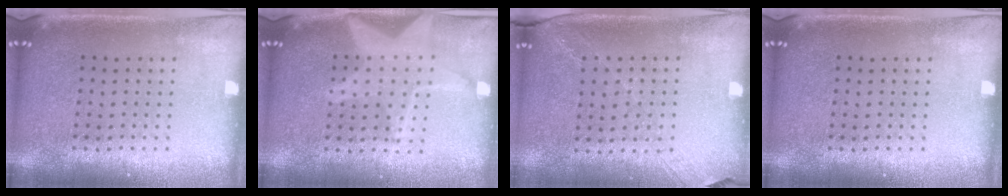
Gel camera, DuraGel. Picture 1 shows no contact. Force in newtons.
{"total": 3.1, "press": 3.0, "slide": 0.4}
{"total": 1.3, "press": 1.0, "slide": 0.8}
{"total": 0.0}